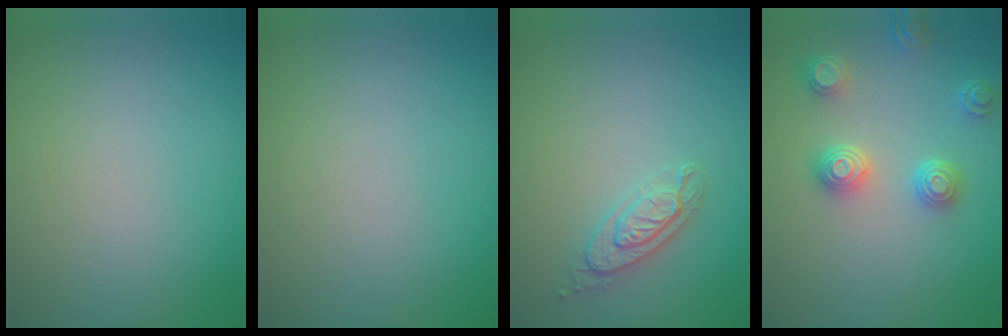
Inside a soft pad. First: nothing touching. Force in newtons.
{"total": 0.0}
{"total": 2.2, "press": 2.2, "slide": 0.3}
{"total": 3.8, "press": 3.4, "slide": 1.6}